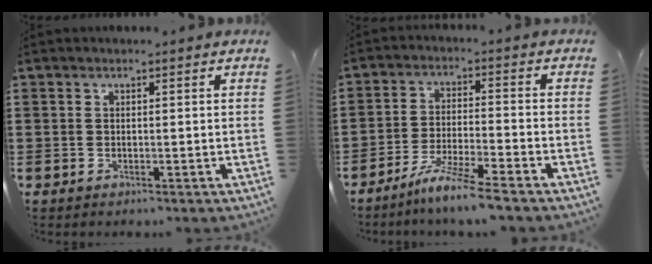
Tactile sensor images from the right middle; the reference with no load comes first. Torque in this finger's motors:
{"motor_torque": [1.82, -0.31, 0.32, 0.13]}